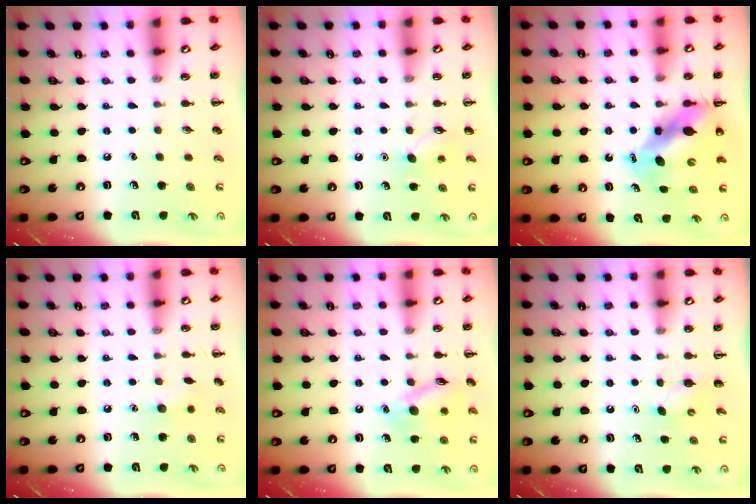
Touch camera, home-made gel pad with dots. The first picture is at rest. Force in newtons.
{"total": 5.9, "press": 5.7, "slide": 1.3}
{"total": 10.6, "press": 10.2, "slide": 2.9}
{"total": 5.0, "press": 4.8, "slide": 1.4}
{"total": 12.0, "press": 12.0, "slide": 0.7}
{"total": 2.7, "press": 2.6, "slide": 0.7}